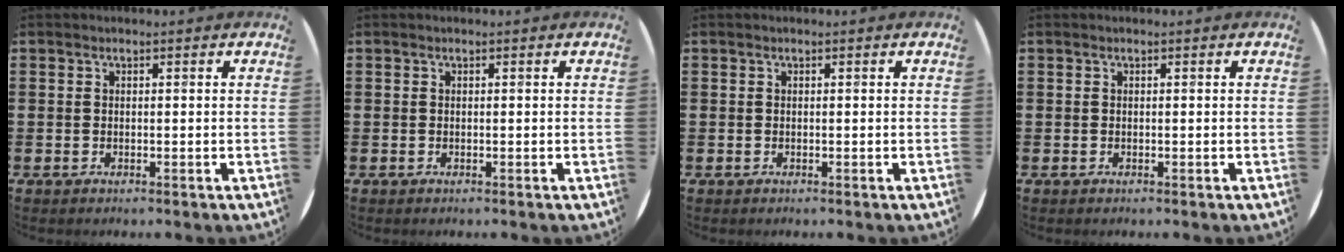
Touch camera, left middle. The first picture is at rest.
{"total": 0.0}
{"total": 0.0}
{"total": 0.0}